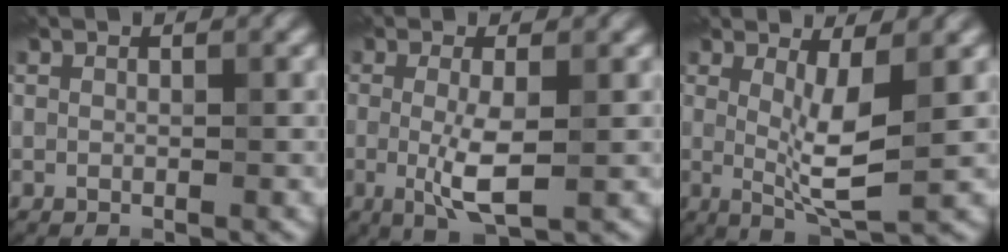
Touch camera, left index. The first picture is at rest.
{"total": 3.9, "force": [-0.4, 0.7, 3.9], "torque": [-0.078, -0.010, -0.005]}
{"total": 4.5, "force": [0.5, 0.9, 4.4], "torque": [-0.080, -0.013, 0.012]}